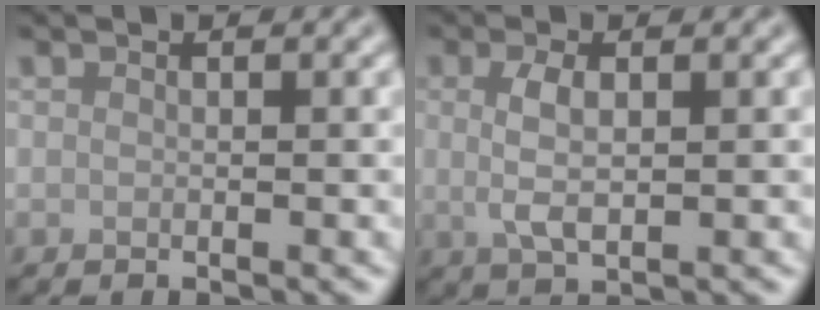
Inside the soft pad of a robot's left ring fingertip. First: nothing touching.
{"total": 3.1, "force": [0.3, 1.3, 2.8], "torque": [-0.063, -0.001, 0.006]}